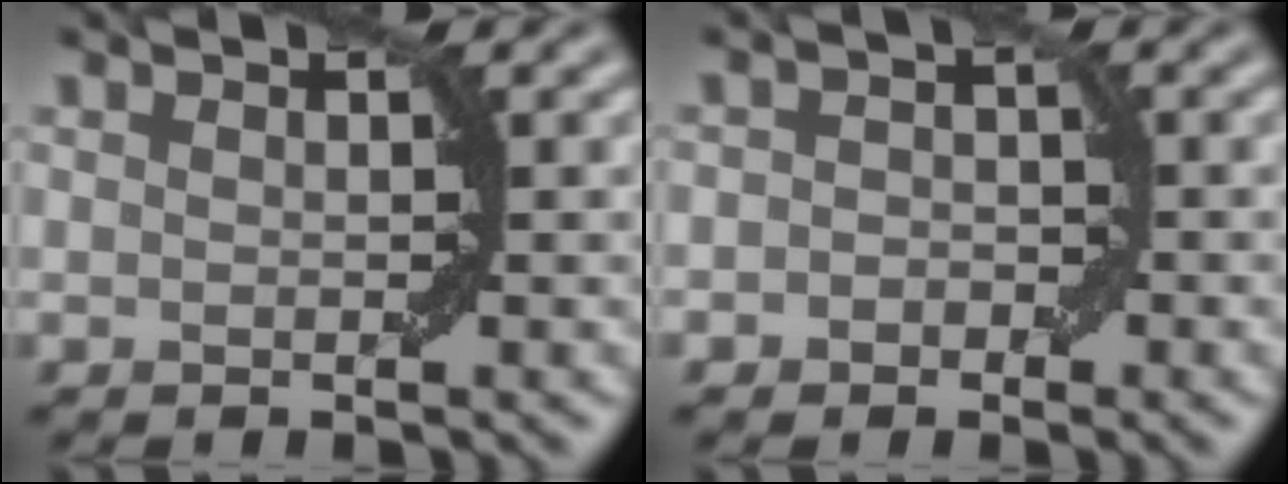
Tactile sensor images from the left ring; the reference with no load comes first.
{"total": 1.8, "force": [-0.7, 1.5, 0.6], "torque": [0.010, 0.003, -0.021]}